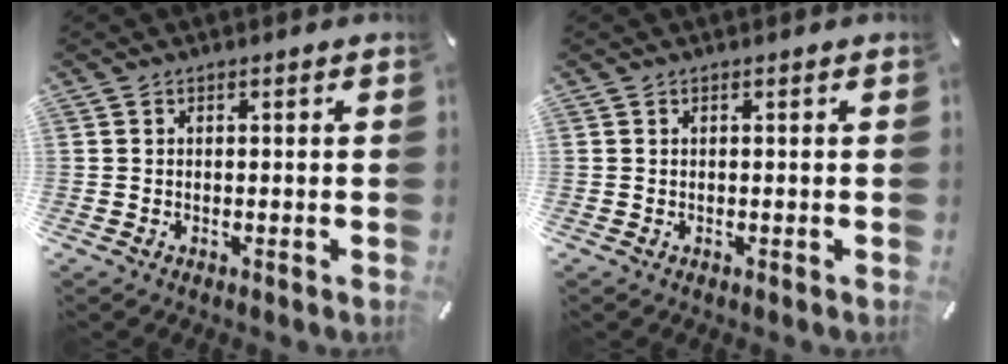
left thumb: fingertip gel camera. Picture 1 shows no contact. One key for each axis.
{"total": 0.0}